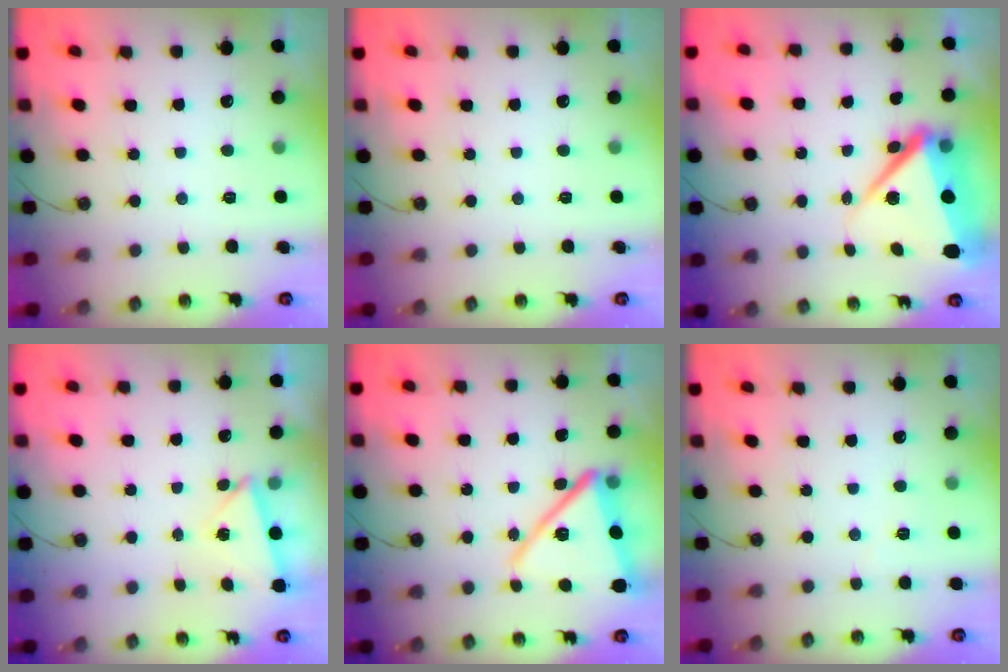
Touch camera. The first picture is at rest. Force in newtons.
{"total": 0.0}
{"total": 11.7, "press": 10.3, "slide": 5.5}
{"total": 2.5, "press": 1.9, "slide": 1.6}
{"total": 18.2, "press": 18.1, "slide": 1.4}
{"total": 2.9, "press": 1.9, "slide": 2.2}